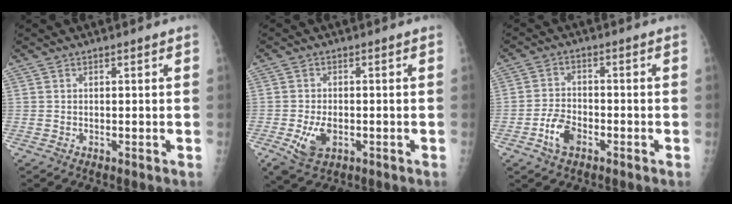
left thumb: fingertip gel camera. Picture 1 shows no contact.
{"total": 5.6, "force": [-1.9, 3.4, 4.0], "torque": [-0.077, -0.001, -0.025]}
{"total": 5.4, "force": [-2.9, 3.3, 3.2], "torque": [-0.055, 0.017, -0.053]}